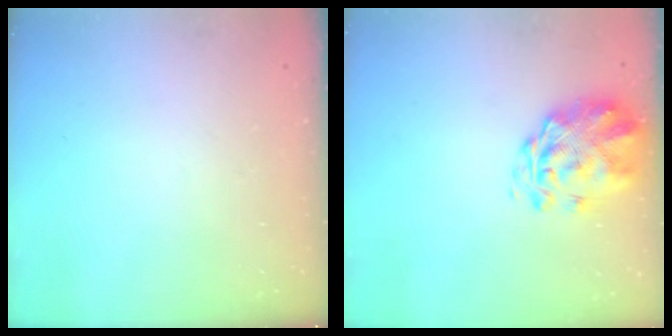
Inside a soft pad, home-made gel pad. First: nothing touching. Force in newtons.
{"total": 3.2, "press": 2.8, "slide": 1.5}